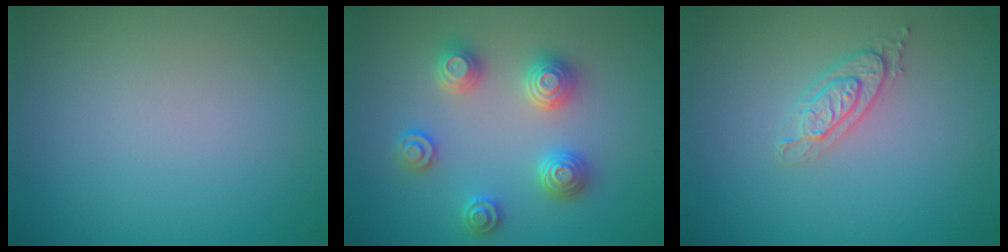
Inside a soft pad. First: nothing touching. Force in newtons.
{"total": 3.5, "press": 3.5, "slide": 0.6}
{"total": 2.0, "press": 1.9, "slide": 0.4}